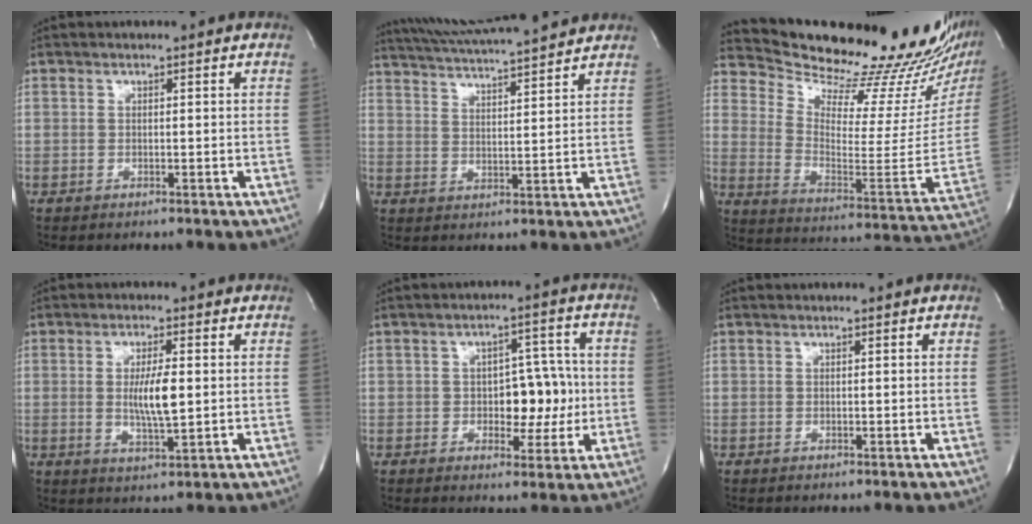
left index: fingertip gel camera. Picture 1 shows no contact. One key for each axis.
{"total": 14.6, "fx": 13.6, "fy": -0.1, "fz": 5.4, "tx": -0.106, "ty": 0.017, "tz": 0.201}
{"total": 25.9, "fx": 23.1, "fy": 1.8, "fz": 11.5, "tx": -0.177, "ty": -0.108, "tz": 0.312}
{"total": 5.7, "fx": -0.1, "fy": 0.9, "fz": 5.6, "tx": -0.103, "ty": -0.010, "tz": -0.002}
{"total": 7.0, "fx": -1.1, "fy": 4.0, "fz": 5.6, "tx": -0.070, "ty": 0.015, "tz": -0.013}
{"total": 0.0}